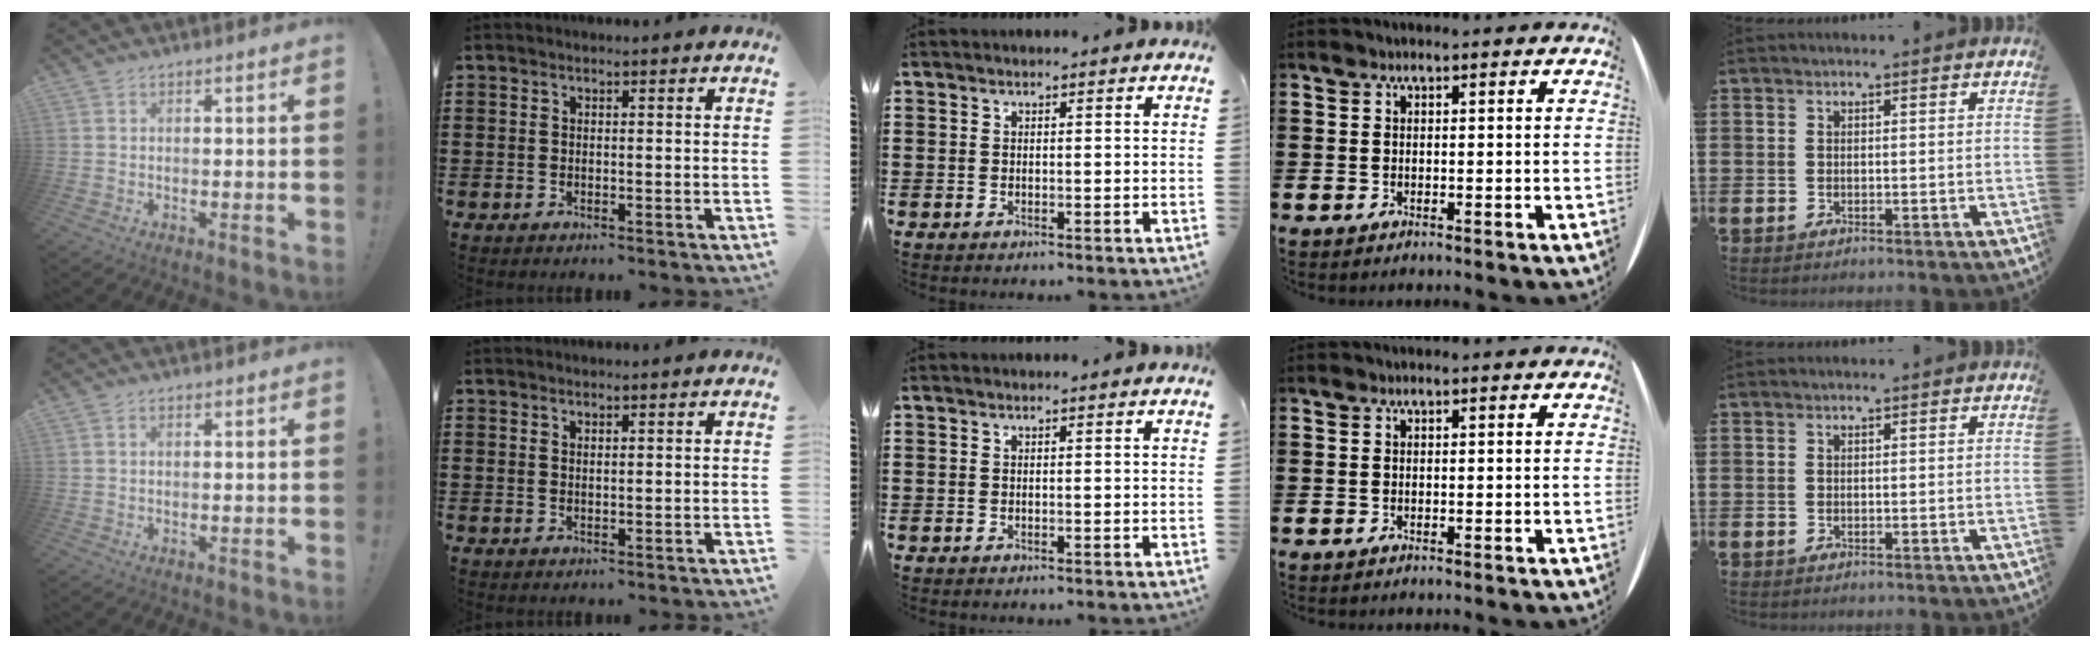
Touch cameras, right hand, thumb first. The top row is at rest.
{"thumb": {"total": 0.8, "force": [0.2, 0.4, 0.6], "torque": [-0.017, 0.004, 0.004]}, "index": {"total": 0.8, "force": [0.7, 0.3, 0.3], "torque": [-0.005, 0.002, 0.013]}}